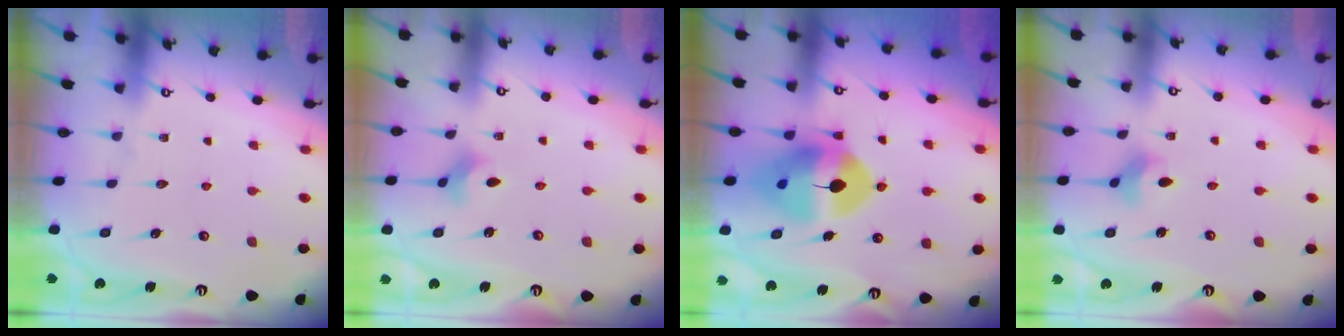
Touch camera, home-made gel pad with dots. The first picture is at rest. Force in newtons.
{"total": 2.3, "press": 2.3, "slide": 0.5}
{"total": 13.1, "press": 12.9, "slide": 2.1}
{"total": 4.3, "press": 4.2, "slide": 0.7}